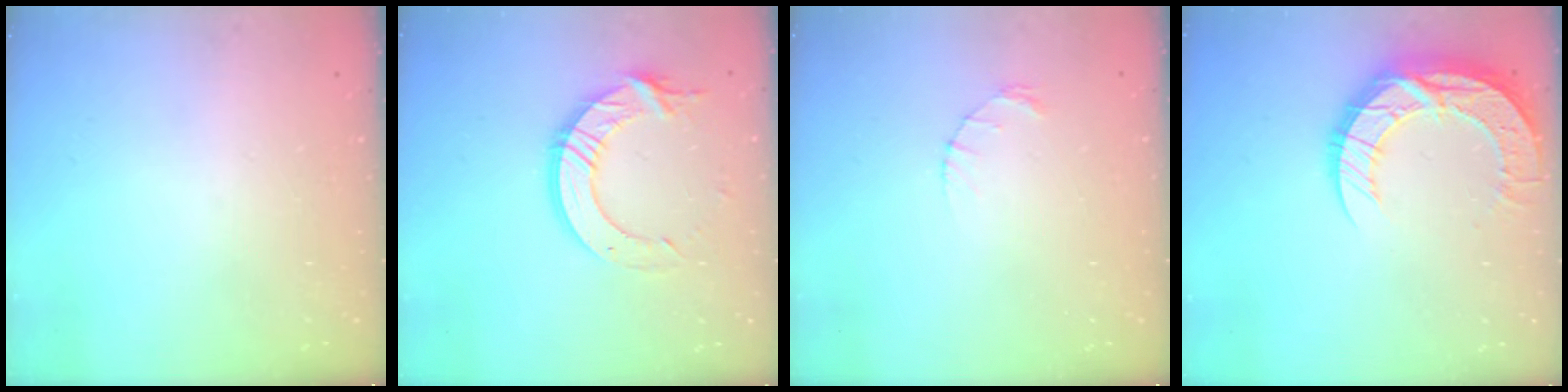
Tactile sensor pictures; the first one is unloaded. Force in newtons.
{"total": 13.5, "press": 13.5, "slide": 1.4}
{"total": 1.2, "press": 1.1, "slide": 0.2}
{"total": 15.6, "press": 15.6, "slide": 1.1}